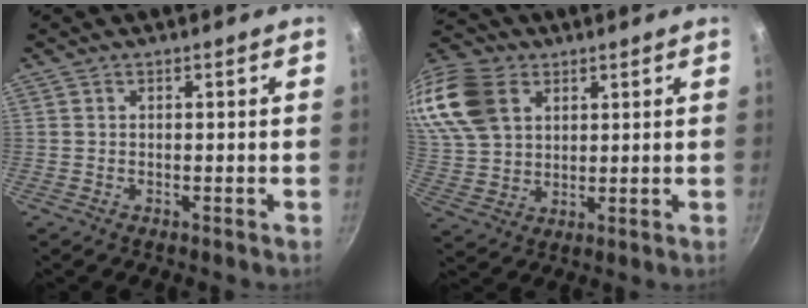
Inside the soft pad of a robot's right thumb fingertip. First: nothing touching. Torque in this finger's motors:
{"motor_torque": [-0.05, 0.40, 0.67, 0.22, 0.43]}